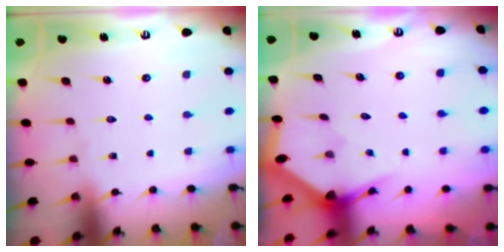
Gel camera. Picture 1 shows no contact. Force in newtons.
{"total": 2.9, "press": 2.9, "slide": 0.2}